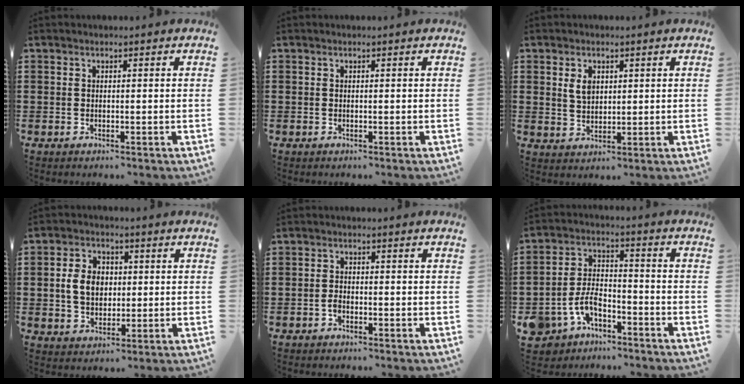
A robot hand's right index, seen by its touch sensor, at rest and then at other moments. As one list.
[{"total": 0.0}, {"total": 3.1, "force": [1.2, 2.0, 2.0], "torque": [-0.047, 0.006, 0.023]}, {"total": 6.2, "force": [0.3, 4.7, 4.1], "torque": [-0.096, 0.009, -0.003]}, {"total": 1.4, "force": [-0.8, 0.7, 0.9], "torque": [-0.021, -0.002, -0.014]}, {"total": 6.3, "force": [-4.1, 3.4, 3.4], "torque": [-0.095, 0.007, -0.086]}]